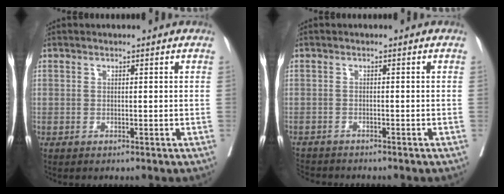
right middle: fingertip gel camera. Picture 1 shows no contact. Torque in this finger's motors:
{"motor_torque": [-0.12, -0.26, 0.02, 0.00]}